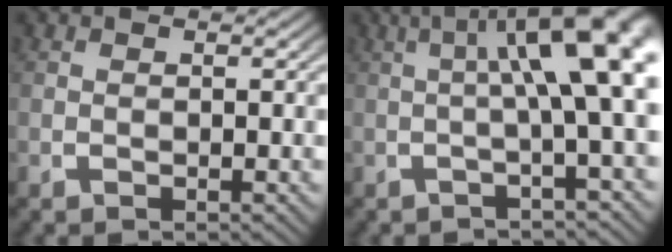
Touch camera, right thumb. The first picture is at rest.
{"total": 9.1, "force": [2.1, 3.4, 8.2], "torque": [-0.102, 0.024, 0.014]}